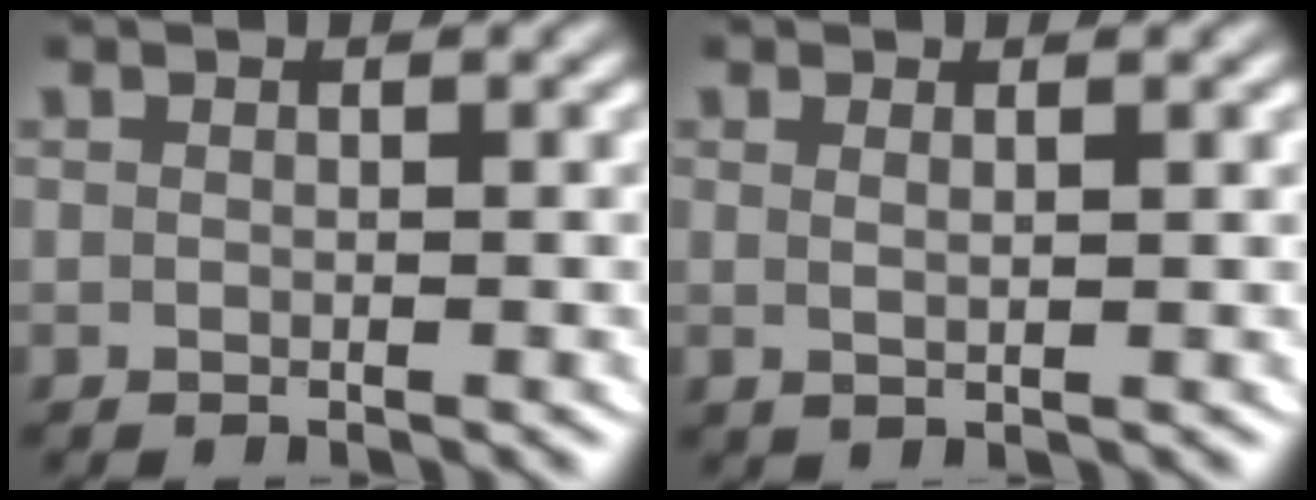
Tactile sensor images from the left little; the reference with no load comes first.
{"total": 0.9, "force": [0.4, -0.3, 0.7], "torque": [-0.012, -0.008, 0.016]}